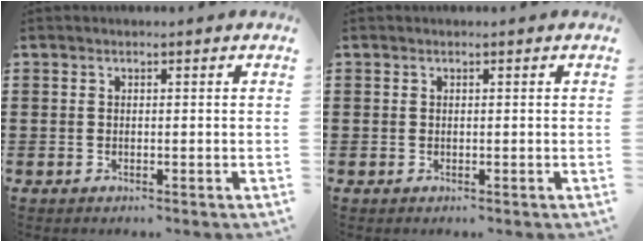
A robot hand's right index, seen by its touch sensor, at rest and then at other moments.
{"total": 0.0}